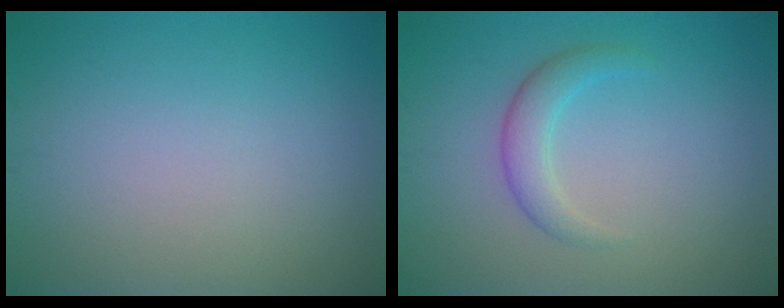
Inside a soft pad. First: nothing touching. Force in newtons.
{"total": 2.4, "press": 2.4, "slide": 0.1}